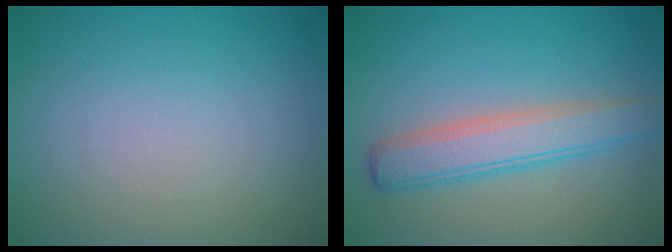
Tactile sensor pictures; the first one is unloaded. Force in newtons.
{"total": 4.2, "press": 4.2, "slide": 0.1}